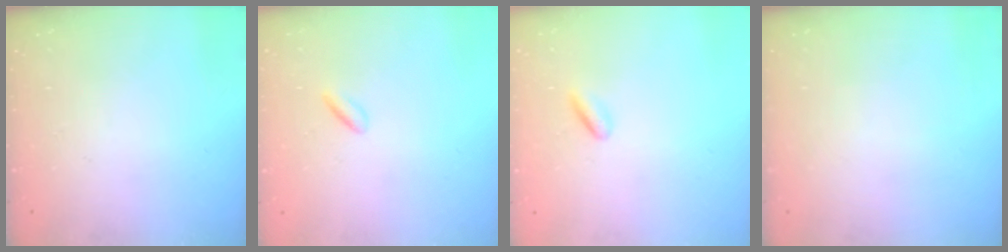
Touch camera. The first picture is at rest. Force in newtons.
{"total": 1.7, "press": 1.5, "slide": 0.8}
{"total": 2.5, "press": 2.3, "slide": 1.0}
{"total": 0.0}